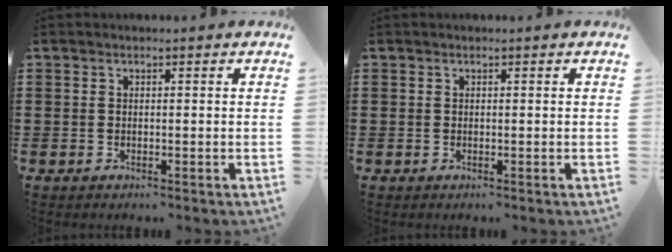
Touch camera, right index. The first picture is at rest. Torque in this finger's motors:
{"motor_torque": [-0.14, 0.10, 0.00, -0.01]}